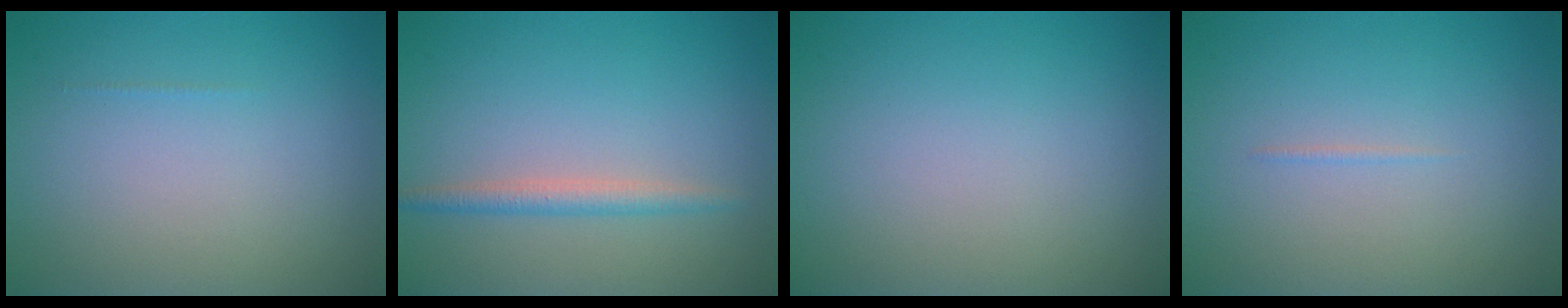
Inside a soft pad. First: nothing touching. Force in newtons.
{"total": 1.8, "press": 1.8, "slide": 0.1}
{"total": 0.0}
{"total": 0.7, "press": 0.7, "slide": 0.2}